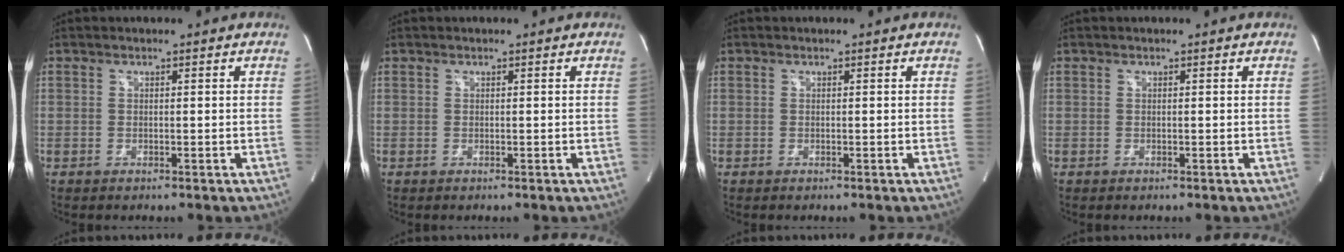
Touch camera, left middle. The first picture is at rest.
{"total": 0.0}
{"total": 0.0}
{"total": 0.0}